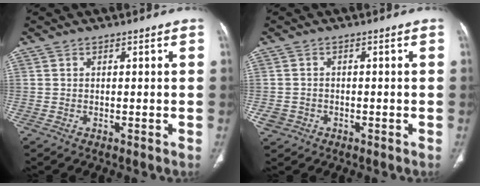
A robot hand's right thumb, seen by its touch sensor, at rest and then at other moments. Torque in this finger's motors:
{"motor_torque": [1.05, 0.95, 0.15, -0.34, 0.35]}